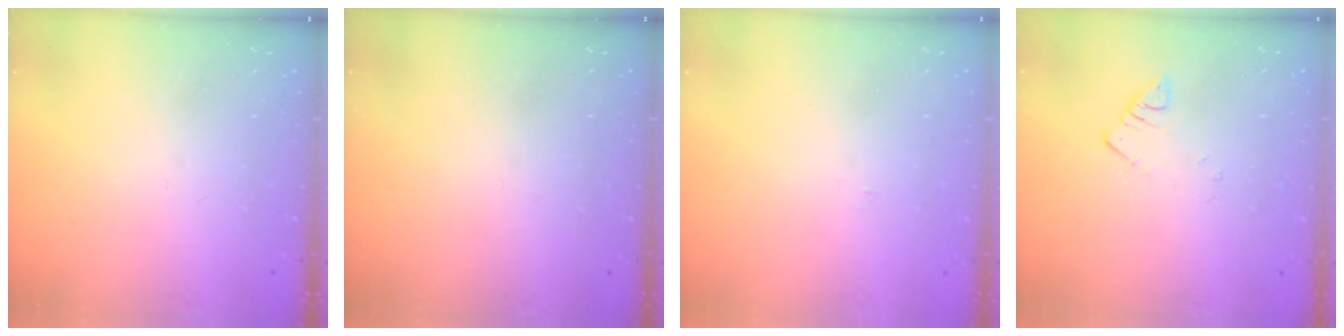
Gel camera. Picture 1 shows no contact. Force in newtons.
{"total": 2.8, "press": 2.8, "slide": 0.4}
{"total": 2.2, "press": 2.2, "slide": 0.3}
{"total": 2.5, "press": 2.5, "slide": 0.3}